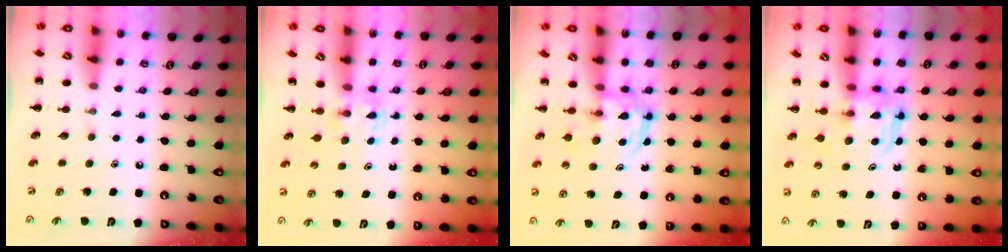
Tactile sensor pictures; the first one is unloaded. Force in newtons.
{"total": 2.6, "press": 2.4, "slide": 1.1}
{"total": 3.3, "press": 3.2, "slide": 0.4}
{"total": 3.7, "press": 3.7, "slide": 0.2}